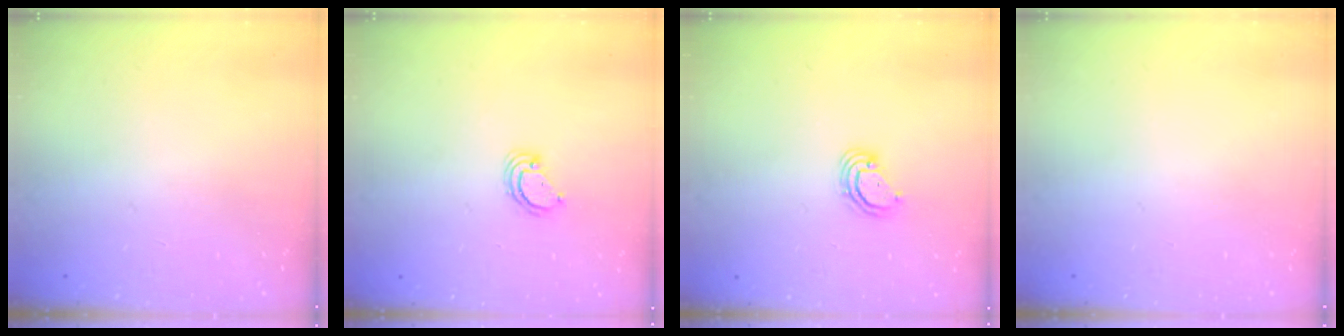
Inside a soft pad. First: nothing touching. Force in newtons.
{"total": 3.8, "press": 3.8, "slide": 0.3}
{"total": 3.7, "press": 3.7, "slide": 0.3}
{"total": 0.0}